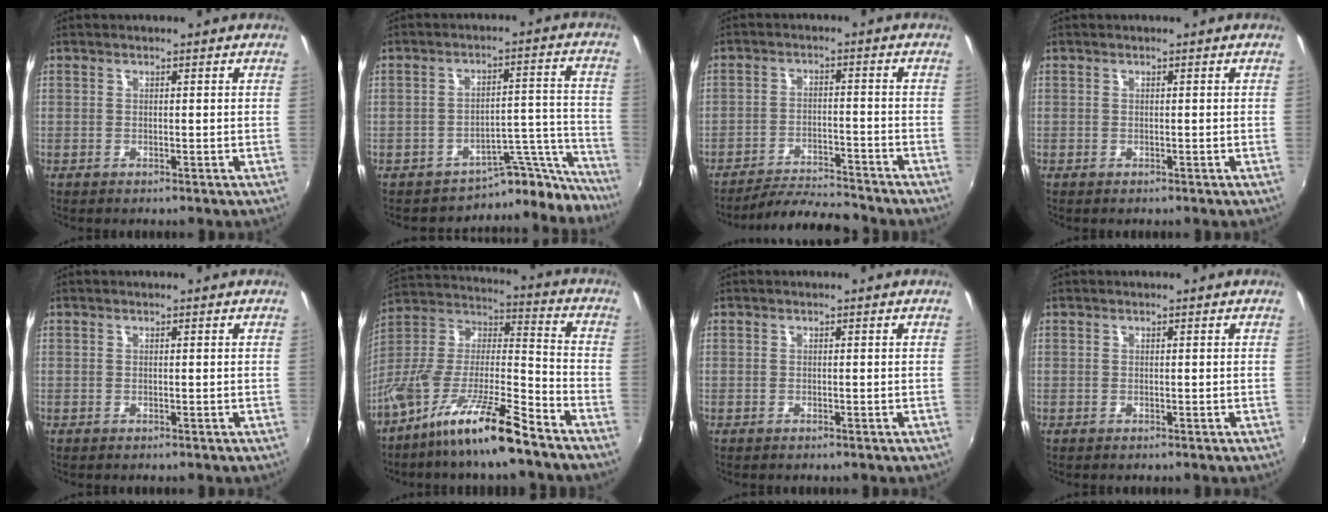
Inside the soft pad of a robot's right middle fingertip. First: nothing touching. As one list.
[{"total": 12.4, "force": [-11.6, 4.2, 1.3], "torque": [0.018, 0.064, -0.163]}, {"total": 8.9, "force": [-8.6, 0.7, 2.3], "torque": [-0.064, 0.000, -0.135]}, {"total": 0.0}, {"total": 0.0}, {"total": 17.7, "force": [-12.6, 2.5, 12.2], "torque": [-0.222, -0.009, -0.235]}, {"total": 0.0}, {"total": 0.0}]